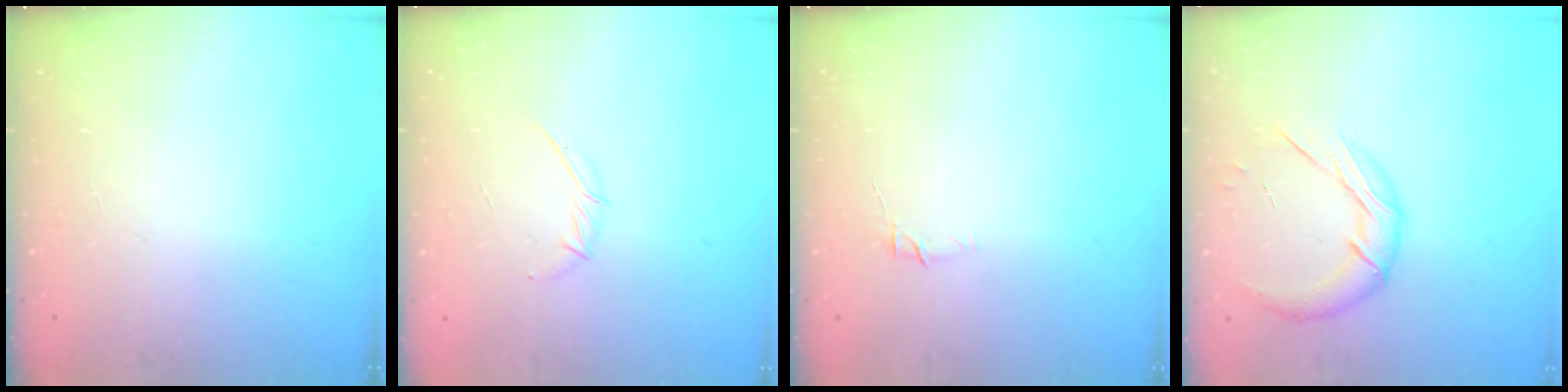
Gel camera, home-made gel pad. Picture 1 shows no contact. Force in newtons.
{"total": 4.0, "press": 4.0, "slide": 0.7}
{"total": 4.5, "press": 4.4, "slide": 1.0}
{"total": 13.0, "press": 12.9, "slide": 1.2}